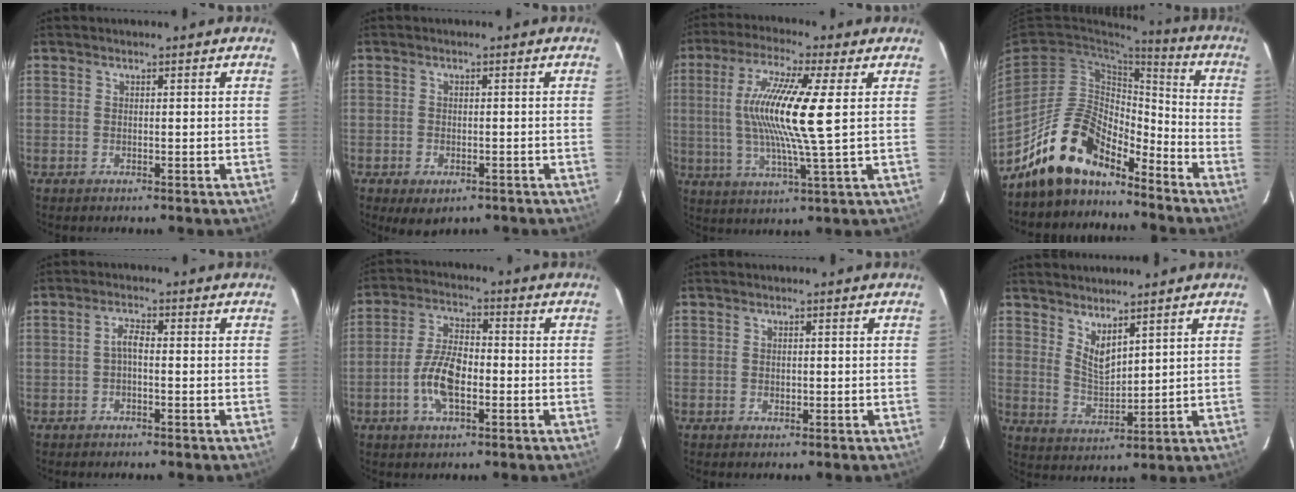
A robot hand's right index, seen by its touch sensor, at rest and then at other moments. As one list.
[{"total": 4.5, "force": [-2.5, 2.7, 2.5], "torque": [-0.054, -0.014, -0.032]}, {"total": 14.8, "force": [2.3, 0.8, 14.6], "torque": [-0.270, -0.004, 0.040]}, {"total": 15.0, "force": [-12.3, 6.0, 6.0], "torque": [-0.123, 0.029, -0.218]}, {"total": 1.9, "force": [-0.6, 0.6, 1.7], "torque": [-0.035, 0.008, -0.012]}, {"total": 8.6, "force": [-2.7, 3.6, 7.3], "torque": [-0.151, 0.006, -0.051]}, {"total": 0.8, "force": [-0.1, 0.6, 0.4], "torque": [-0.006, 0.002, 0.000]}, {"total": 5.5, "force": [4.1, 1.8, 3.3], "torque": [-0.057, -0.013, 0.079]}]